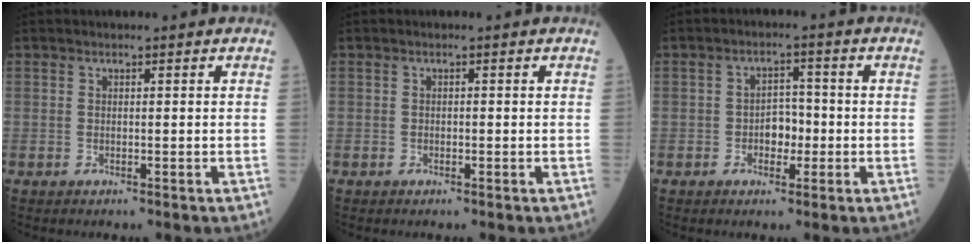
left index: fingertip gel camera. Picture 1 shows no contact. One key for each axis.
{"total": 0.0}
{"total": 3.6, "fx": -0.9, "fy": 2.3, "fz": 2.6, "tx": -0.039, "ty": 0.010, "tz": -0.017}